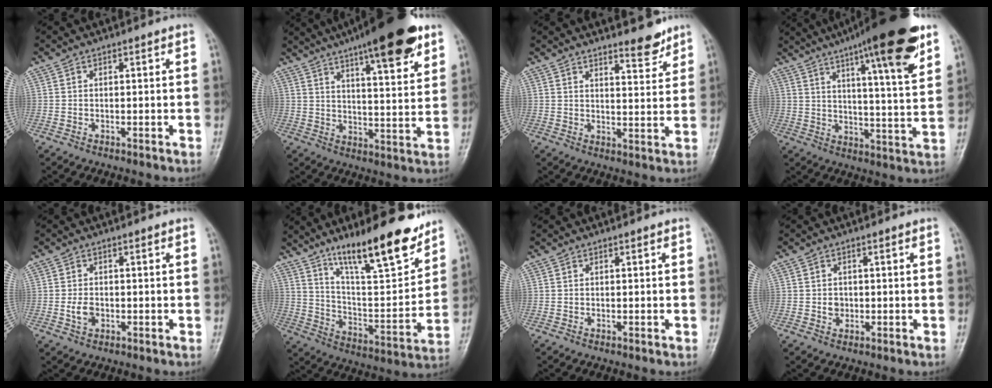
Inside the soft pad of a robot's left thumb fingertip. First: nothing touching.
{"total": 18.7, "force": [11.8, 4.4, 13.8], "torque": [-0.181, -0.042, 0.176]}
{"total": 5.1, "force": [4.3, 1.3, 2.4], "torque": [-0.022, -0.038, 0.064]}
{"total": 21.2, "force": [12.9, 3.3, 16.5], "torque": [-0.225, -0.041, 0.185]}
{"total": 2.6, "force": [-0.5, 1.9, 1.8], "torque": [-0.030, 0.001, -0.009]}
{"total": 19.9, "force": [14.2, 4.8, 13.1], "torque": [-0.172, -0.082, 0.239]}
{"total": 0.0}
{"total": 1.7, "force": [-0.1, 1.5, 0.8], "torque": [-0.005, 0.003, 0.001]}